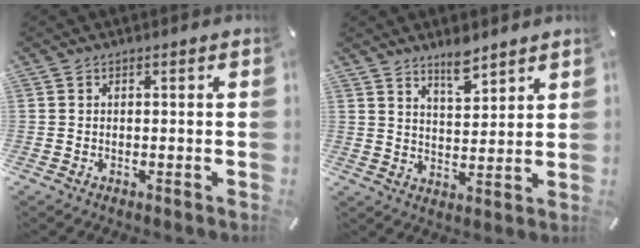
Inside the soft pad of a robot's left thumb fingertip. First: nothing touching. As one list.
[{"total": 6.9, "force": [5.9, 2.4, 2.7], "torque": [-0.035, -0.039, 0.104]}]